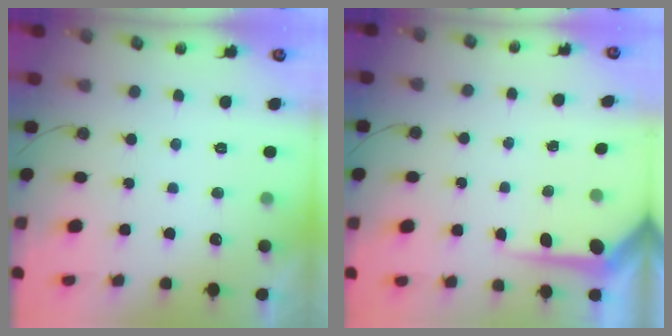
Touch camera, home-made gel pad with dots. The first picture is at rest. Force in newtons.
{"total": 5.1, "press": 5.1, "slide": 0.3}